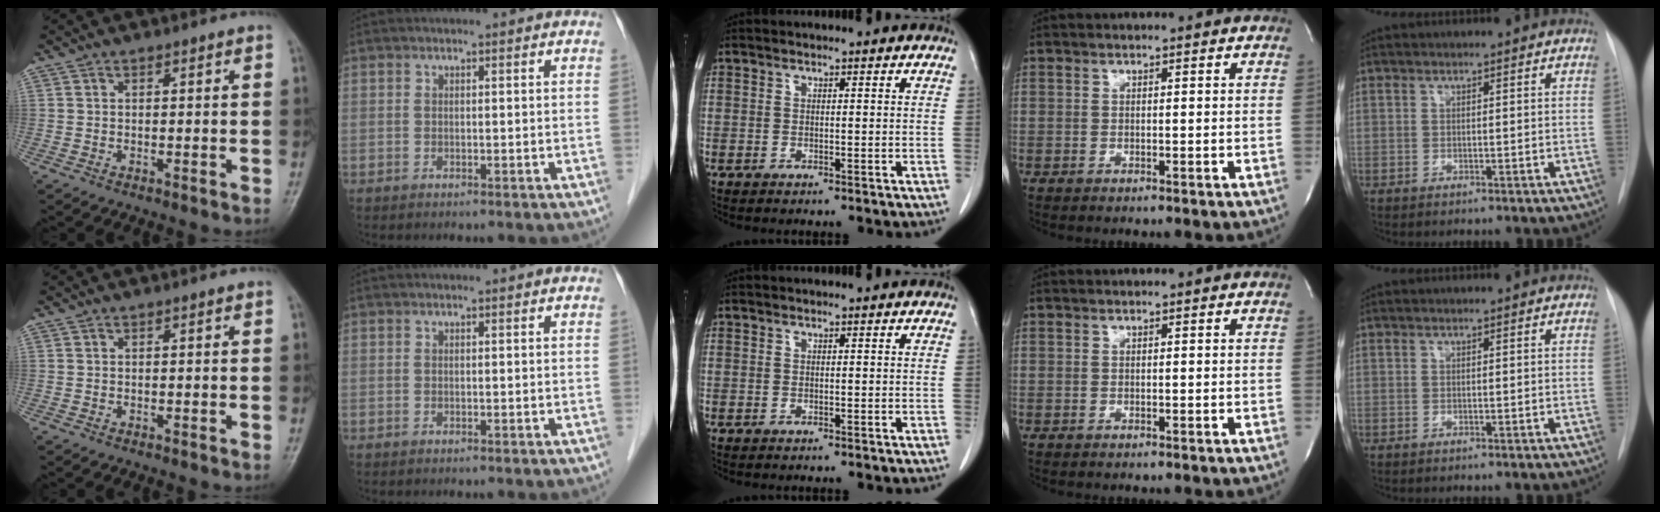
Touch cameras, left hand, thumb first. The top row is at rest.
{}